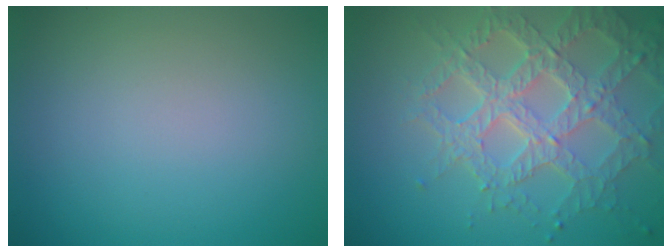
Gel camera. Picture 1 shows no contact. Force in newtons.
{"total": 7.1, "press": 5.2, "slide": 4.8}